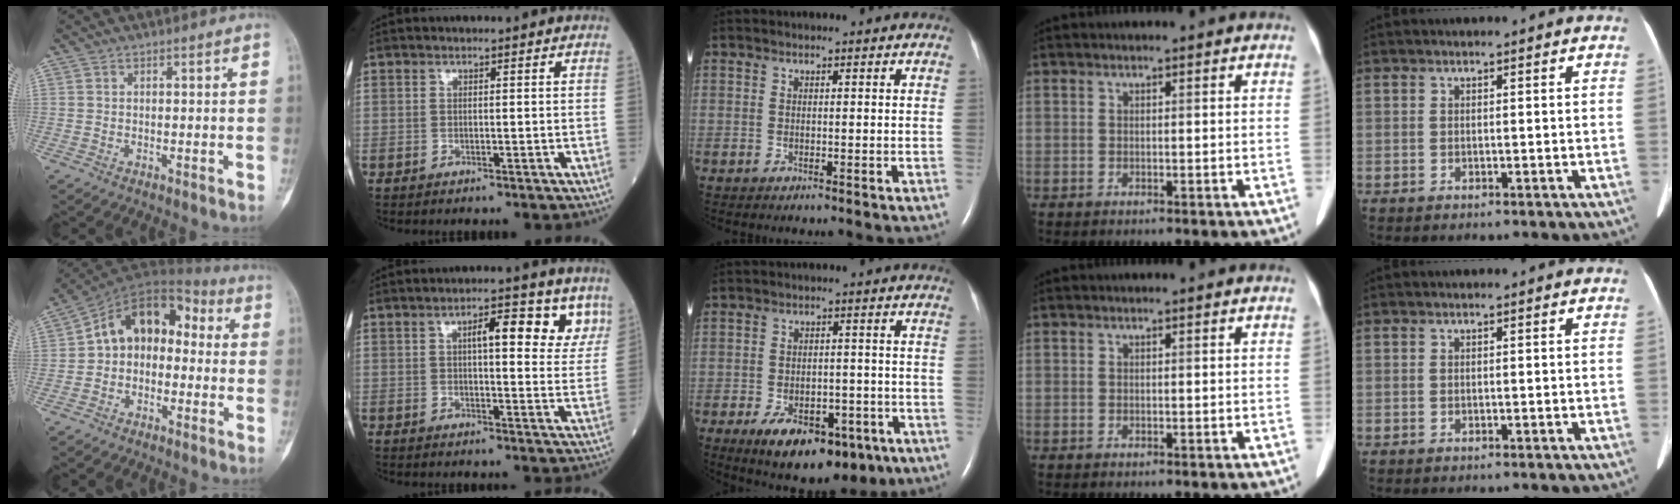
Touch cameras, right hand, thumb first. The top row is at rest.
{"thumb": {"total": 12.1, "force": [-0.3, 8.9, 8.2], "torque": [-0.096, 0.053, -0.025]}, "index": {"total": 8.6, "force": [4.2, 2.6, 7.0], "torque": [-0.087, 0.011, 0.053]}, "middle": {"total": 13.9, "force": [-7.9, 7.4, 8.9], "torque": [-0.133, 0.002, -0.103]}}